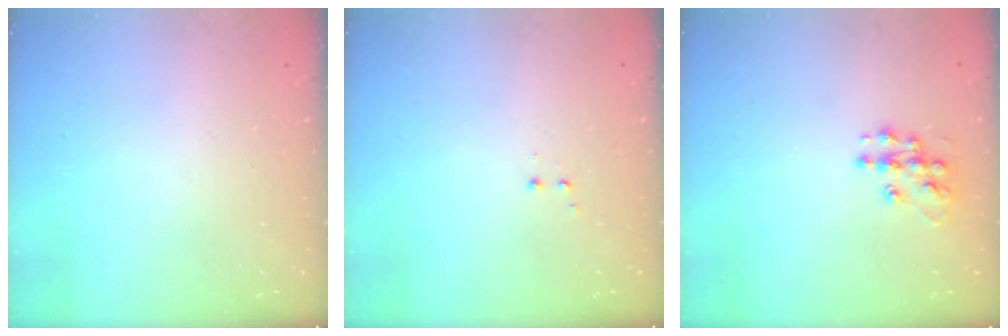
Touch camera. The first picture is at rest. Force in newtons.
{"total": 1.2, "press": 1.1, "slide": 0.5}
{"total": 10.2, "press": 10.2, "slide": 0.5}